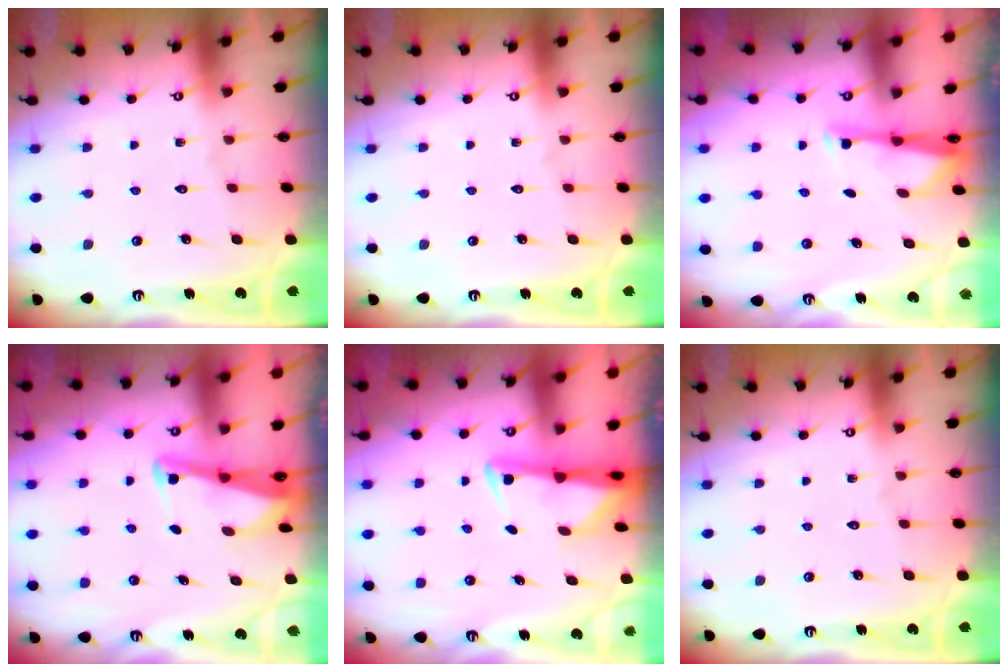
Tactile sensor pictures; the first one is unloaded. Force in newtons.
{"total": 0.0}
{"total": 3.1, "press": 3.1, "slide": 0.6}
{"total": 2.5, "press": 2.5, "slide": 0.2}
{"total": 3.0, "press": 2.9, "slide": 0.7}
{"total": 0.0}